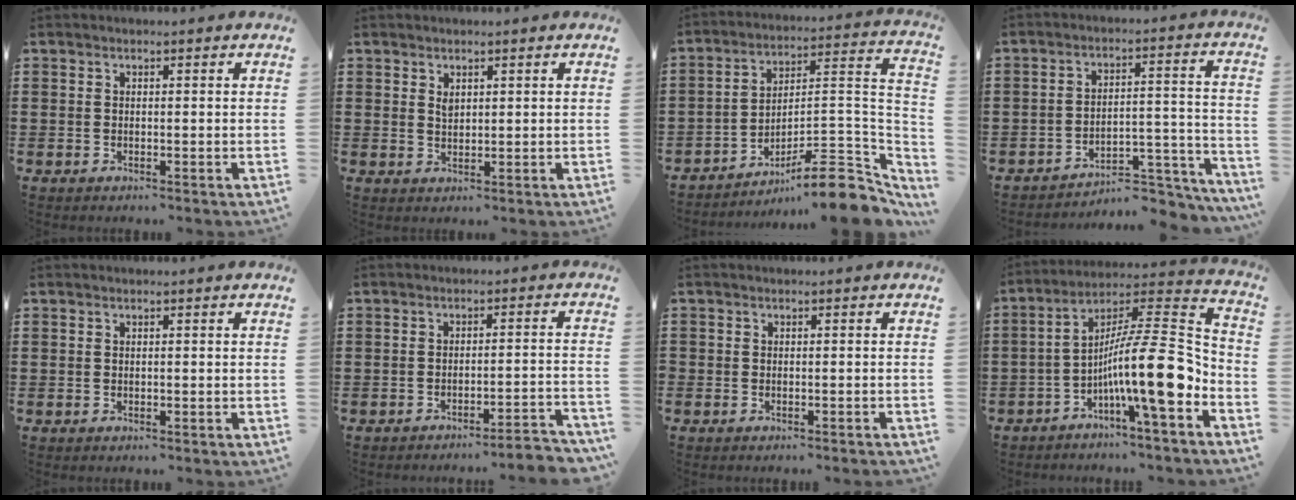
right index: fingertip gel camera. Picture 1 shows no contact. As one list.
[{"total": 1.3, "force": [0.8, 0.7, 0.7], "torque": [-0.015, 0.004, 0.015]}, {"total": 11.0, "force": [-8.1, 2.5, 6.9], "torque": [-0.089, 0.022, -0.153]}, {"total": 5.3, "force": [-4.9, 1.1, 1.6], "torque": [-0.025, 0.006, -0.097]}, {"total": 0.0}, {"total": 3.5, "force": [-3.2, -0.3, 1.4], "torque": [-0.025, -0.009, -0.066]}, {"total": 0.9, "force": [-0.9, 0.0, 0.0], "torque": [-0.003, -0.001, -0.019]}, {"total": 15.2, "force": [-4.1, 2.8, 14.3], "torque": [-0.238, -0.024, -0.079]}]